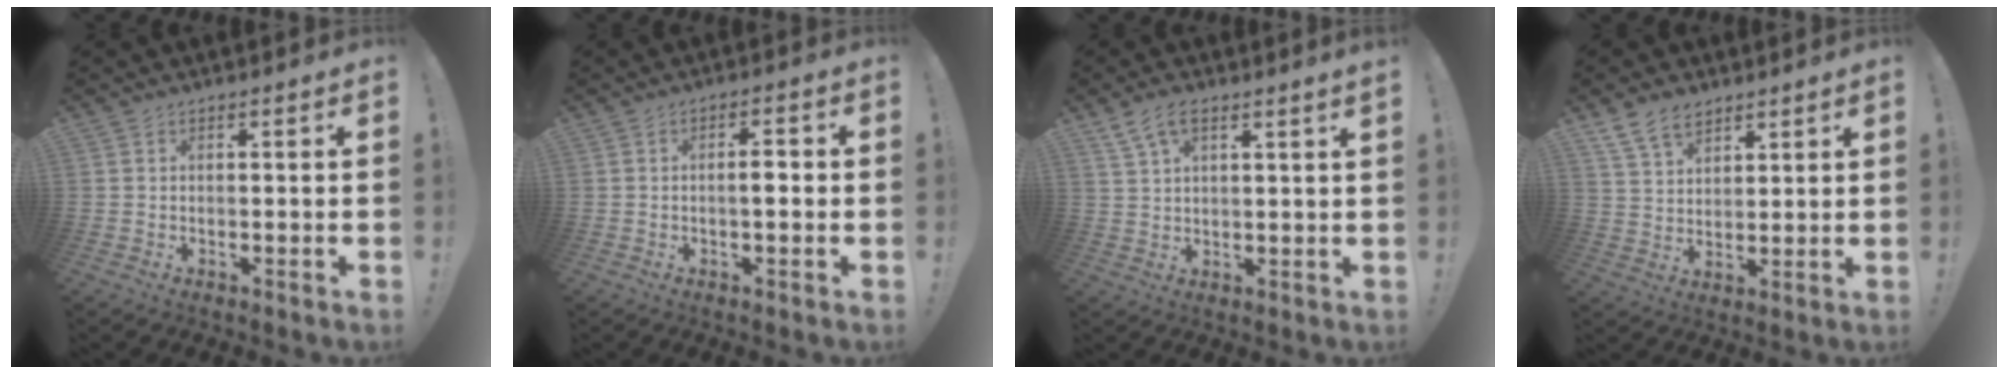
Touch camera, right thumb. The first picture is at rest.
{"total": 3.5, "force": [-0.5, 1.1, 3.3], "torque": [-0.045, 0.002, -0.015]}
{"total": 6.1, "force": [4.2, 1.7, 4.1], "torque": [-0.080, -0.010, 0.080]}
{"total": 8.7, "force": [6.3, 4.9, 3.5], "torque": [-0.069, -0.026, 0.123]}